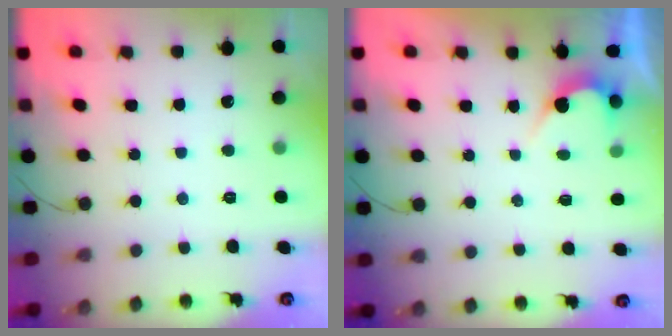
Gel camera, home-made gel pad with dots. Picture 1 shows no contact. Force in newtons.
{"total": 2.7, "press": 2.7, "slide": 0.2}